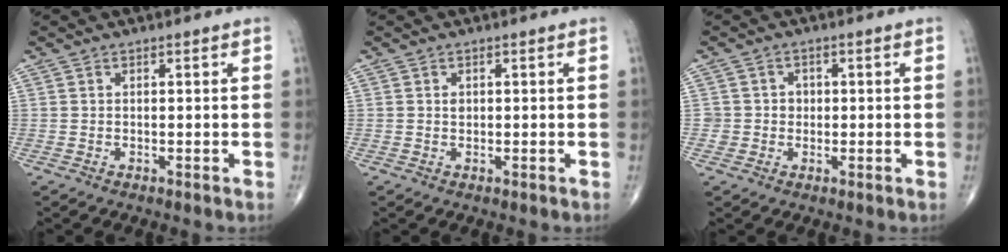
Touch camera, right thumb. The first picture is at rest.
{"total": 1.0, "force": [0.3, 0.8, 0.6], "torque": [-0.004, 0.000, 0.006]}
{"total": 2.9, "force": [0.1, 2.9, 0.3], "torque": [0.022, 0.008, 0.000]}